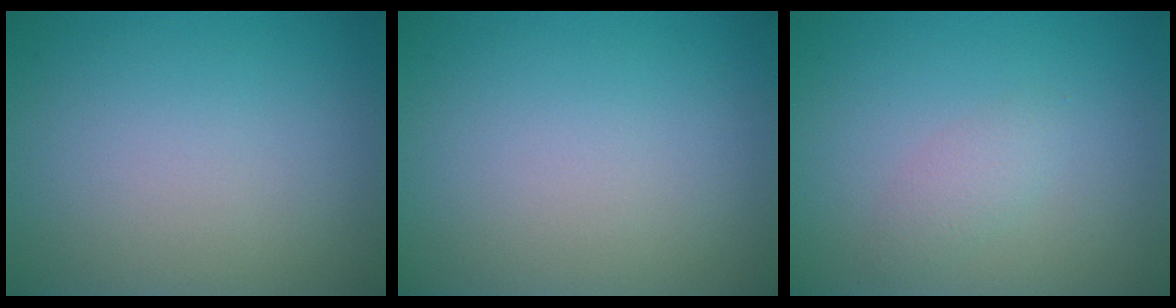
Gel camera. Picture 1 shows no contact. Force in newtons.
{"total": 0.0}
{"total": 1.4, "press": 1.4, "slide": 0.0}